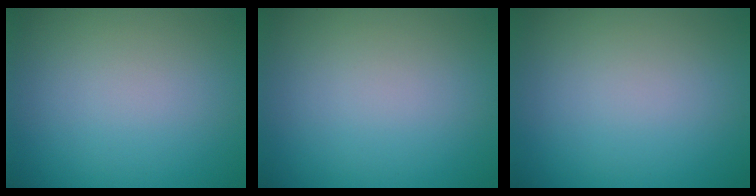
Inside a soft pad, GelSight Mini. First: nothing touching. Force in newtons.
{"total": 0.0}
{"total": 0.0}